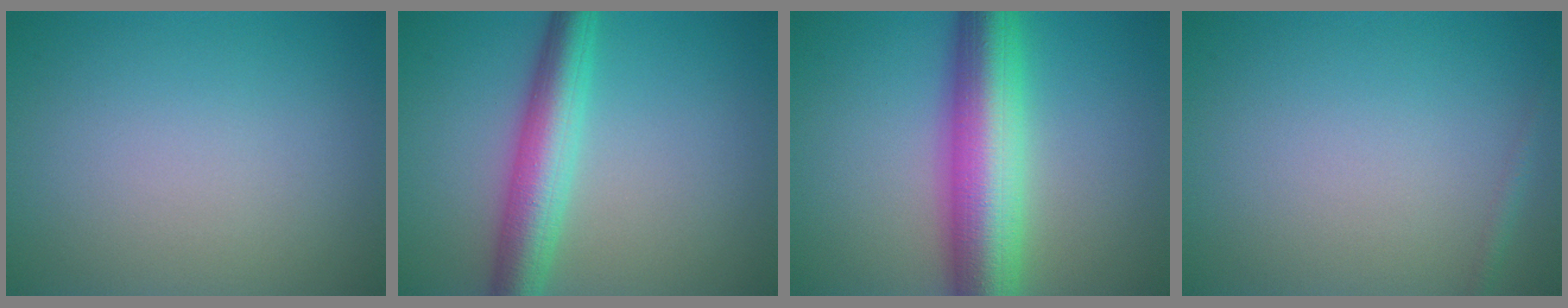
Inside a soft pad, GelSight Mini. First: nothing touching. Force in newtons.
{"total": 5.8, "press": 5.8, "slide": 0.1}
{"total": 9.9, "press": 9.9, "slide": 0.2}
{"total": 0.8, "press": 0.8, "slide": 0.0}